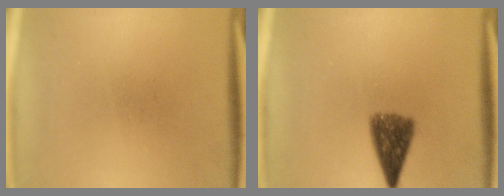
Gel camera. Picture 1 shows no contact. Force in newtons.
{"total": 6.3}